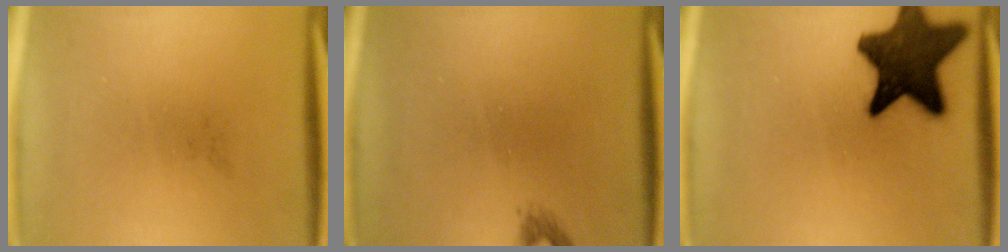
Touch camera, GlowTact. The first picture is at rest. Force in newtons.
{"total": 0.9}
{"total": 15.3}